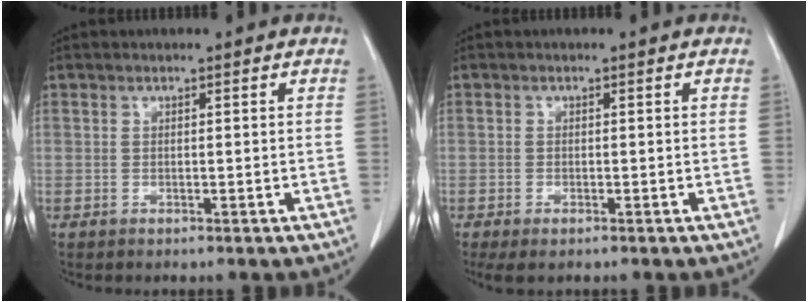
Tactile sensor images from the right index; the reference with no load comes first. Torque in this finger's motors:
{"motor_torque": [0.18, -0.23, 0.01, -0.03]}